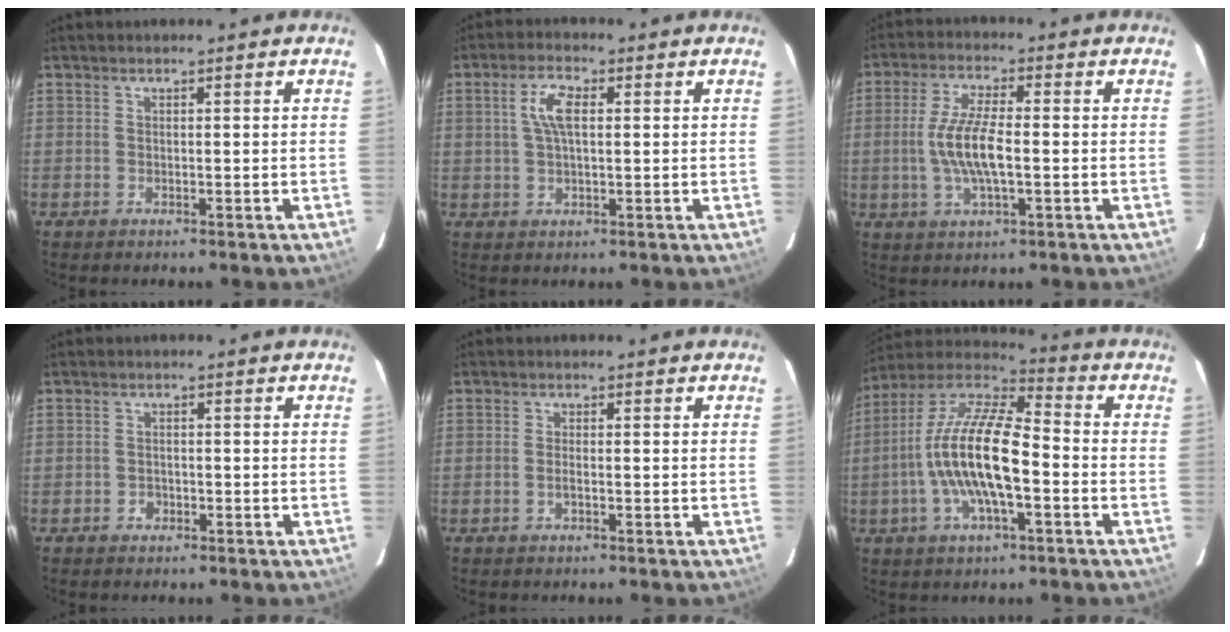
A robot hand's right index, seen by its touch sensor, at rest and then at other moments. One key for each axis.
{"total": 5.2, "fx": 1.1, "fy": 2.1, "fz": 4.6, "tx": -0.090, "ty": 0.011, "tz": 0.022}
{"total": 8.7, "fx": -1.0, "fy": 2.3, "fz": 8.3, "tx": -0.168, "ty": 0.000, "tz": -0.020}
{"total": 1.6, "fx": -0.8, "fy": 1.3, "fz": 0.3, "tx": -0.004, "ty": 0.002, "tz": -0.009}
{"total": 1.2, "fx": -0.4, "fy": 0.2, "fz": 1.1, "tx": -0.022, "ty": 0.001, "tz": -0.007}
{"total": 17.3, "fx": -3.4, "fy": 5.4, "fz": 16.1, "tx": -0.308, "ty": 0.001, "tz": -0.071}